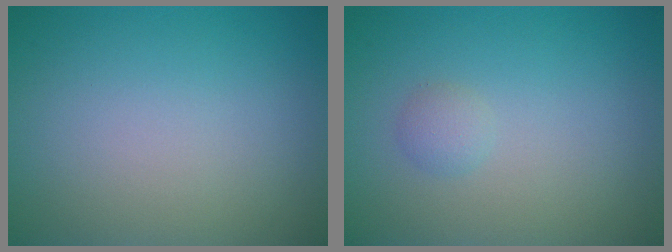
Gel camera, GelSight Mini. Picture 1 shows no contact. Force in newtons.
{"total": 1.0, "press": 1.0, "slide": 0.1}